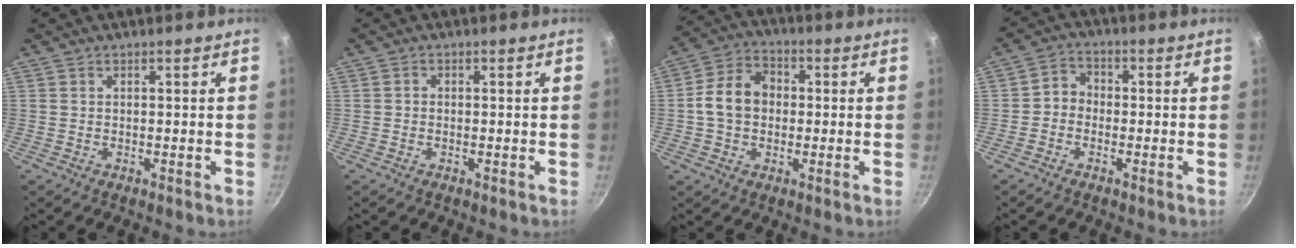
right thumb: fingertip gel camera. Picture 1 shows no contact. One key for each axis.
{"total": 0.7, "fx": -0.2, "fy": 0.6, "fz": 0.3, "tx": -0.005, "ty": 0.003, "tz": -0.005}
{"total": 9.7, "fx": 0.0, "fy": 7.6, "fz": 6.0, "tx": -0.084, "ty": 0.024, "tz": -0.015}
{"total": 3.8, "fx": -0.9, "fy": 3.3, "fz": 1.7, "tx": -0.012, "ty": 0.018, "tz": -0.031}